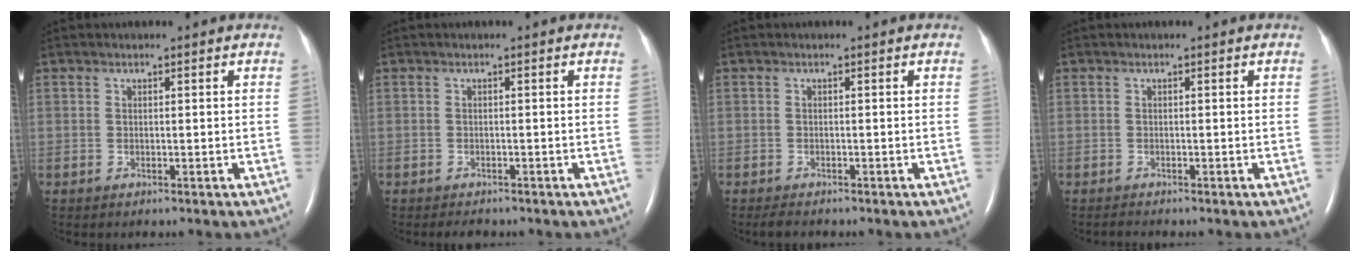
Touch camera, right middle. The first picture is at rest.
{"total": 1.6, "force": [-1.4, 0.6, 0.5], "torque": [-0.011, -0.003, -0.016]}
{"total": 1.6, "force": [-1.4, 0.4, 0.7], "torque": [-0.020, -0.006, -0.020]}
{"total": 0.6, "force": [-0.6, -0.2, 0.0], "torque": [-0.006, -0.005, -0.010]}